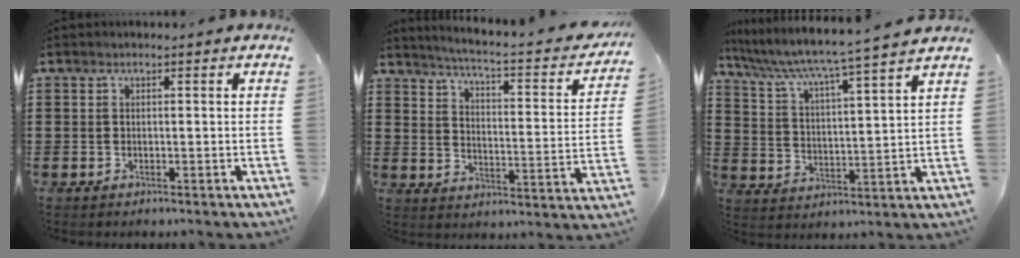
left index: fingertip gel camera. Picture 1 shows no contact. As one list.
[{"total": 3.4, "force": [2.8, -0.6, 1.9], "torque": [-0.055, -0.033, 0.035]}, {"total": 4.2, "force": [3.6, -0.7, 2.1], "torque": [-0.062, -0.037, 0.048]}]